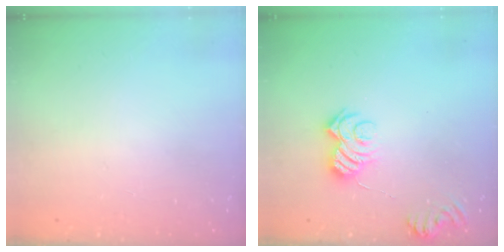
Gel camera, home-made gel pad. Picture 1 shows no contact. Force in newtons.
{"total": 9.6, "press": 9.6, "slide": 0.4}